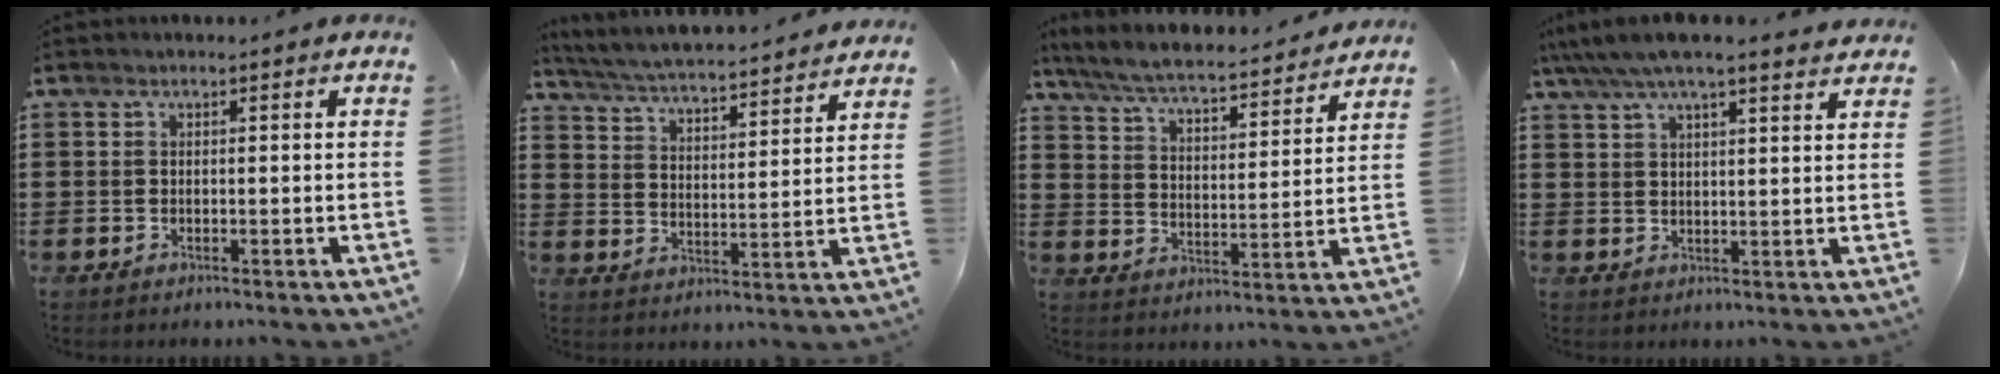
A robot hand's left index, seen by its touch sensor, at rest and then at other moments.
{"total": 4.5, "force": [4.4, -0.4, 1.0], "torque": [-0.042, -0.037, 0.069]}
{"total": 5.9, "force": [5.5, 0.2, 1.9], "torque": [-0.063, -0.040, 0.091]}
{"total": 5.0, "force": [4.3, 1.0, 2.4], "torque": [-0.059, -0.010, 0.076]}